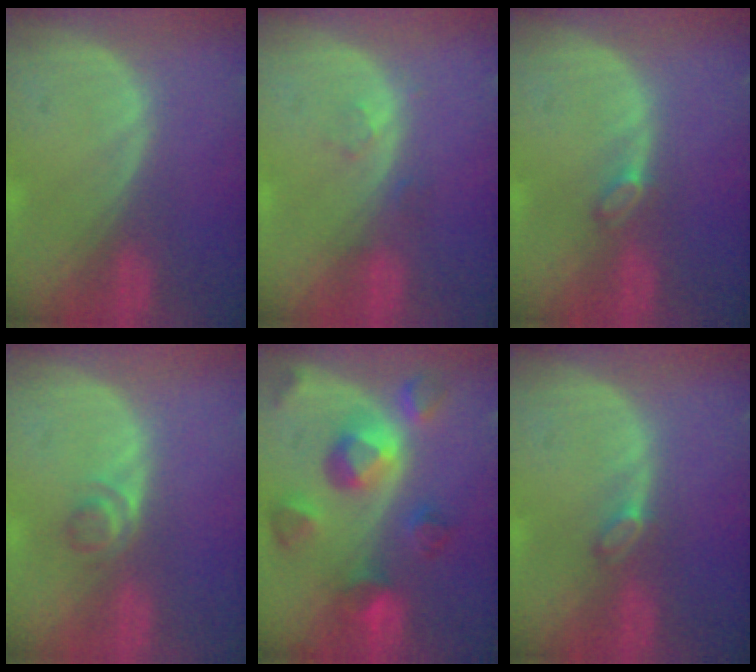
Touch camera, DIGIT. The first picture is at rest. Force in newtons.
{"total": 1.4, "press": 1.4, "slide": 0.1}
{"total": 1.6, "press": 1.6, "slide": 0.2}
{"total": 2.2, "press": 2.0, "slide": 0.9}
{"total": 9.5, "press": 8.6, "slide": 3.9}
{"total": 1.6, "press": 1.6, "slide": 0.2}